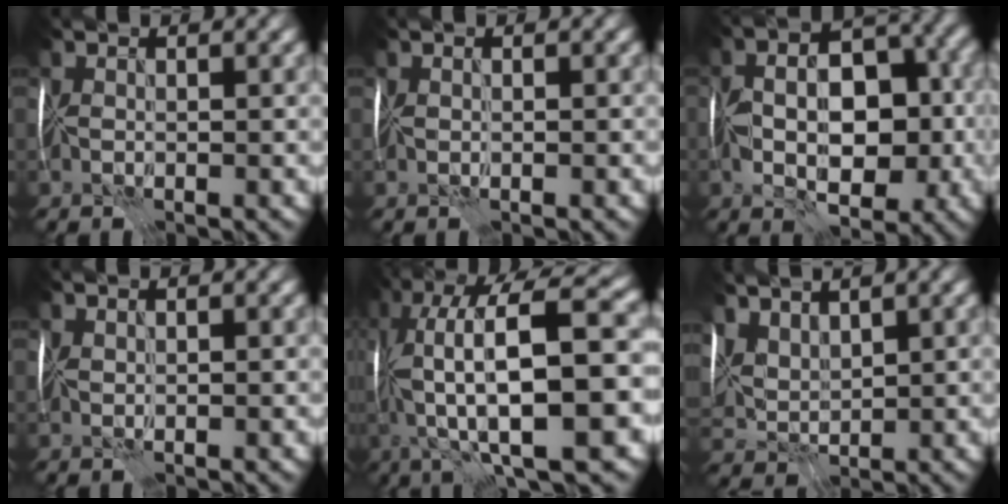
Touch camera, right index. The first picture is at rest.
{"total": 0.0}
{"total": 9.2, "force": [-1.7, 5.0, 7.5], "torque": [-0.106, 0.014, -0.029]}
{"total": 0.6, "force": [0.3, -0.4, -0.3], "torque": [0.008, 0.002, 0.009]}
{"total": 13.8, "force": [0.3, 3.8, 13.3], "torque": [-0.233, 0.022, 0.013]}
{"total": 5.7, "force": [4.1, 2.7, 2.9], "torque": [-0.079, 0.017, 0.085]}